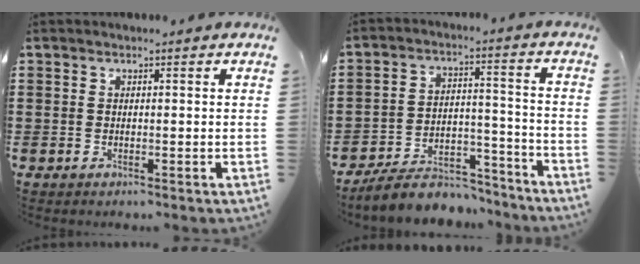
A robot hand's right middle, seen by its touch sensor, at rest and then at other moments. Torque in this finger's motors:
{"motor_torque": [1.31, -0.24, 0.59, 0.12]}